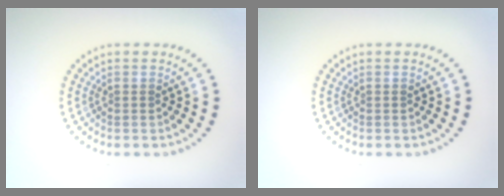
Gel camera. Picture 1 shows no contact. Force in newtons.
{"total": 0.0}